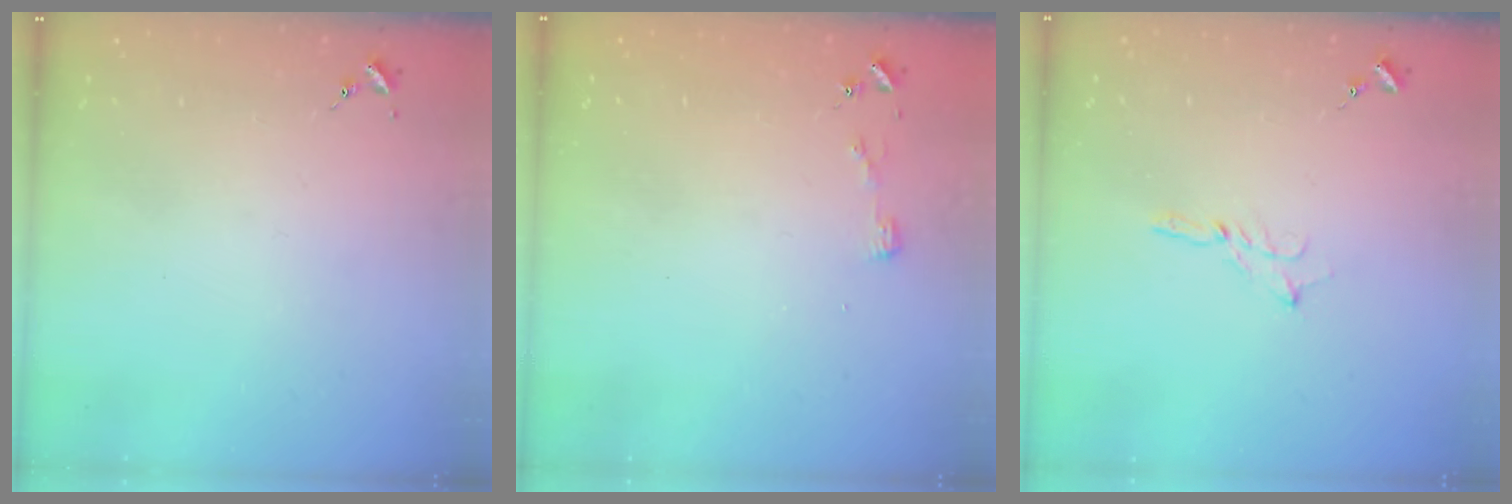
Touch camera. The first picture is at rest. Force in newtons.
{"total": 3.3, "press": 3.3, "slide": 0.4}
{"total": 2.3, "press": 2.3, "slide": 0.2}